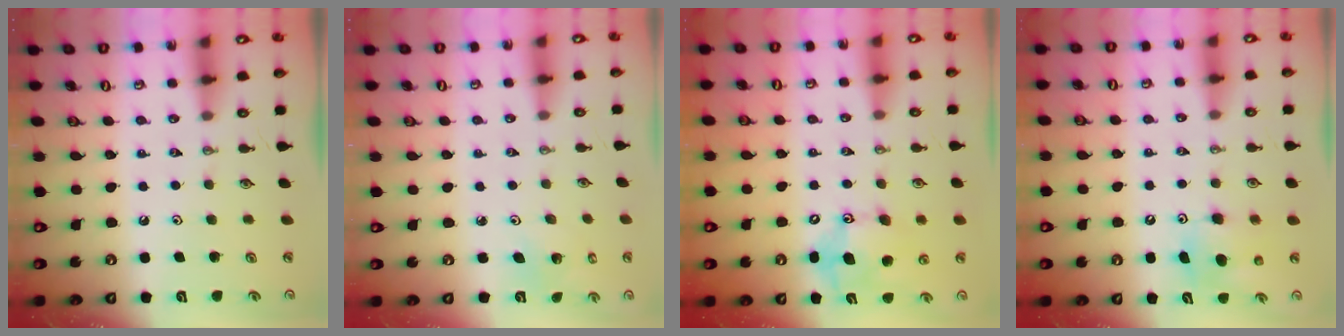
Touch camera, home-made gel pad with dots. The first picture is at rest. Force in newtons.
{"total": 2.3, "press": 2.3, "slide": 0.2}
{"total": 11.8, "press": 11.8, "slide": 1.2}
{"total": 7.5, "press": 7.4, "slide": 1.3}